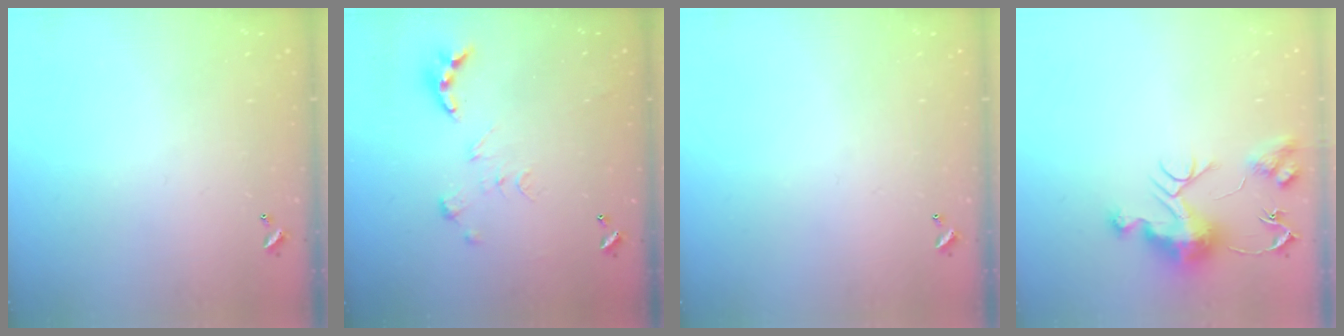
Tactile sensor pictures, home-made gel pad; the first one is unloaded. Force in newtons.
{"total": 0.0}
{"total": 0.0}
{"total": 10.9, "press": 10.9, "slide": 0.9}